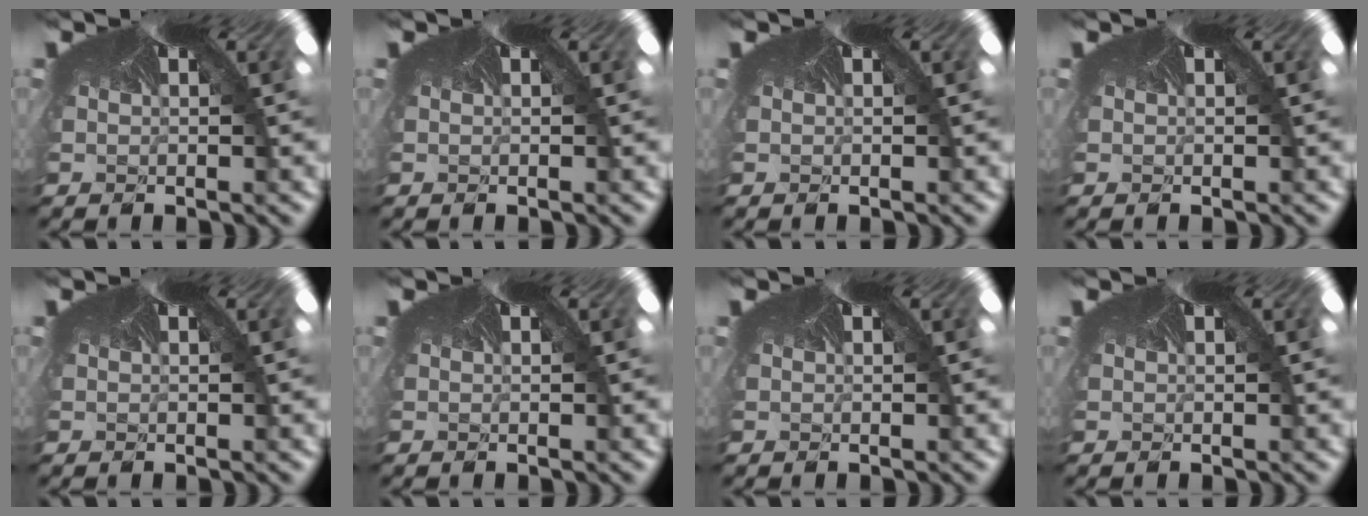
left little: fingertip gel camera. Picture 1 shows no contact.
{"total": 0.0}
{"total": 0.0}
{"total": 0.0}
{"total": 0.0}
{"total": 0.0}
{"total": 0.0}
{"total": 0.0}